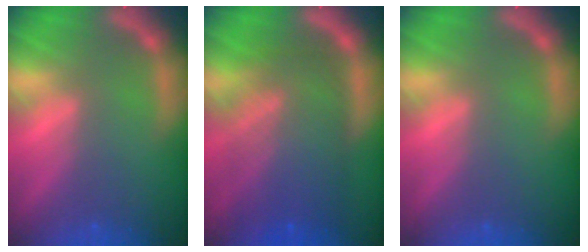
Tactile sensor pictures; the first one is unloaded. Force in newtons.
{"total": 10.1}
{"total": 0.0}